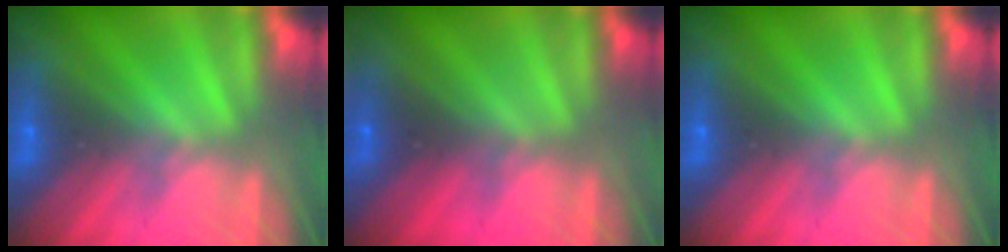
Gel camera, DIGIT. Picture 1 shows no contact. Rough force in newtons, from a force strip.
{"total": 2.3}
{"total": 0.0}